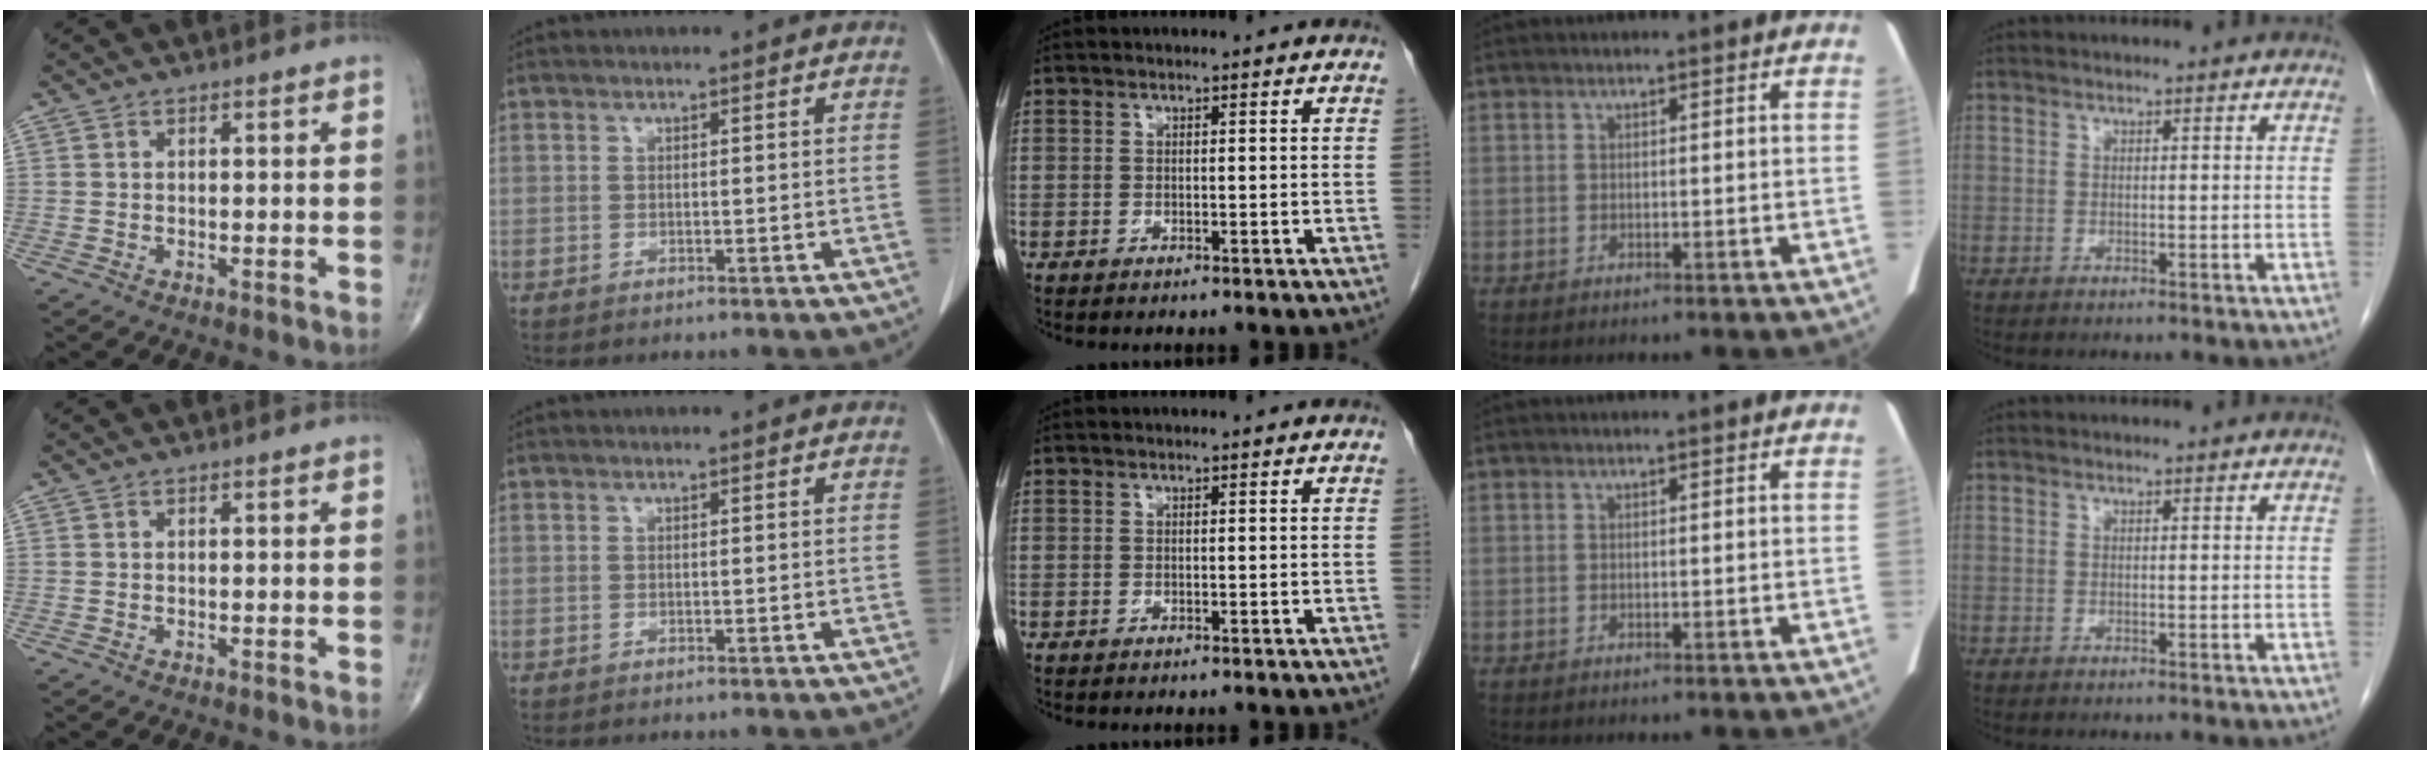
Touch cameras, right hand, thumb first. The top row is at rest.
{}